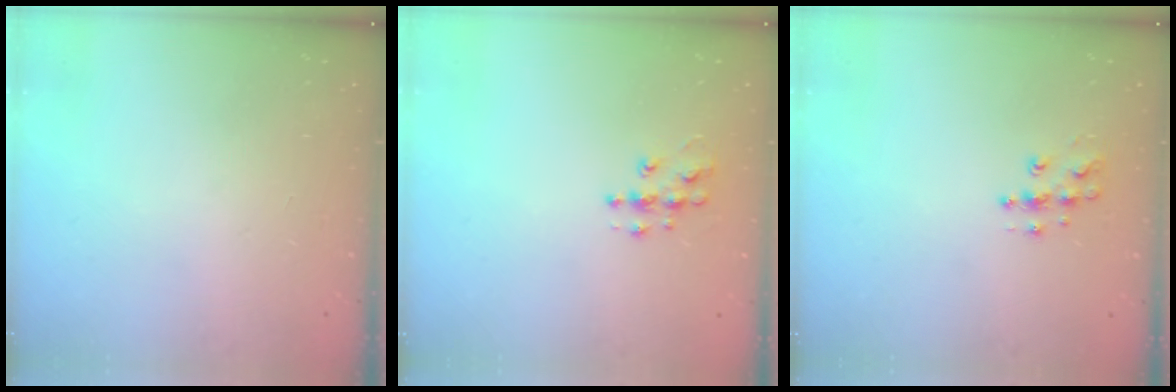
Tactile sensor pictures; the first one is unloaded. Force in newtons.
{"total": 7.0, "press": 7.0, "slide": 0.3}
{"total": 8.7, "press": 8.7, "slide": 0.5}